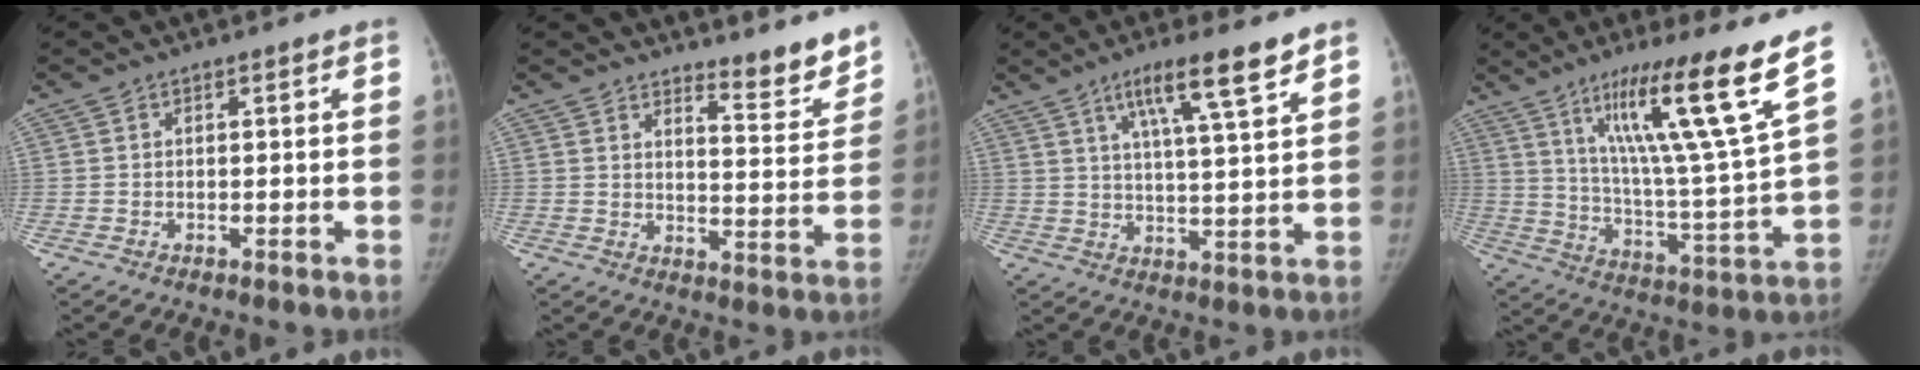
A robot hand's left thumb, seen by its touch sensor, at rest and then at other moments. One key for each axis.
{"total": 7.7, "fx": 7.1, "fy": 1.6, "fz": 2.6, "tx": -0.009, "ty": -0.071, "tz": 0.097}
{"total": 10.4, "fx": 6.4, "fy": 1.0, "fz": 8.1, "tx": -0.129, "ty": -0.029, "tz": 0.106}
{"total": 20.4, "fx": 12.0, "fy": -0.2, "fz": 16.5, "tx": -0.239, "ty": -0.065, "tz": 0.192}